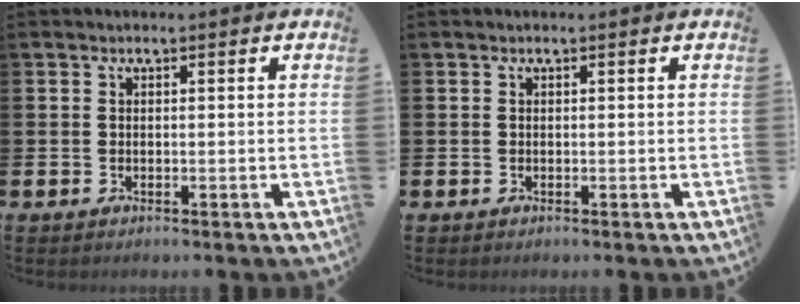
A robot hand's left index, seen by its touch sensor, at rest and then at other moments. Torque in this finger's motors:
{"motor_torque": [-0.09, 0.10, 0.01, 0.01]}